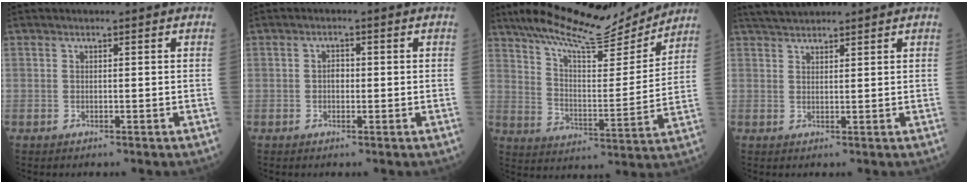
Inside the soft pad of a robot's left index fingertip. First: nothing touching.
{"total": 1.4, "force": [-0.3, 1.0, 1.0], "torque": [-0.016, 0.001, -0.006]}
{"total": 16.7, "force": [15.1, 2.5, 6.7], "torque": [-0.116, -0.010, 0.234]}
{"total": 4.6, "force": [4.3, 0.7, 1.5], "torque": [-0.029, 0.027, 0.079]}